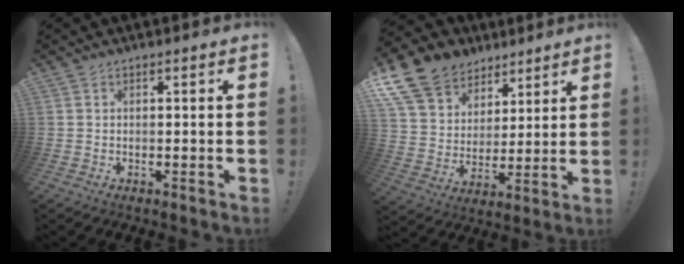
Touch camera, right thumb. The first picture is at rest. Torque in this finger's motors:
{"motor_torque": [0.40, 0.70, 0.31, 0.20, 0.08]}